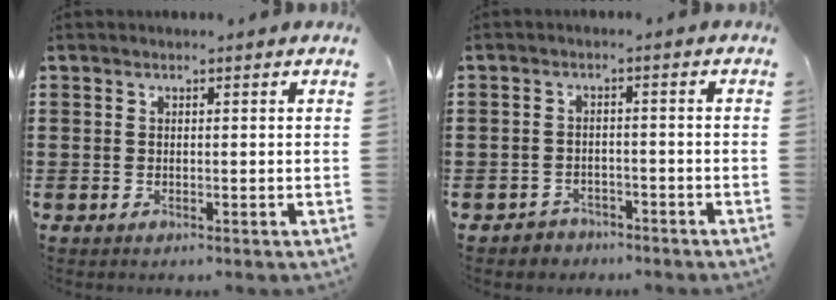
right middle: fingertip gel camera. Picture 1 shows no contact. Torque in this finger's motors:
{"motor_torque": [2.14, 0.00, 0.06, 0.01]}